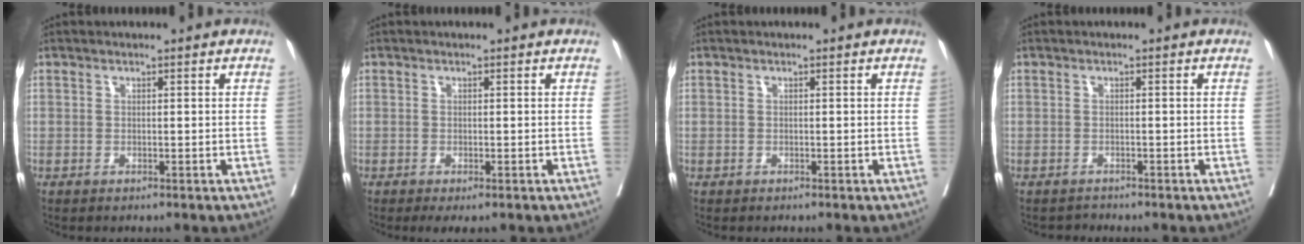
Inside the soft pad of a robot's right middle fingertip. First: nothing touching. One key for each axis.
{"total": 2.0, "fx": -1.3, "fy": 0.7, "fz": 1.4, "tx": -0.020, "ty": -0.007, "tz": -0.014}
{"total": 0.0}
{"total": 0.9, "fx": -0.8, "fy": 0.1, "fz": -0.5, "tx": 0.006, "ty": -0.006, "tz": -0.014}